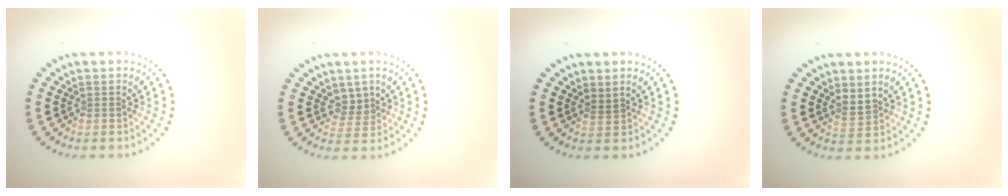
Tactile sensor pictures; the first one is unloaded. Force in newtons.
{"total": 1.8, "press": 1.3, "slide": 1.3}
{"total": 0.7, "press": 0.3, "slide": 0.6}
{"total": 1.6, "press": 1.3, "slide": 1.0}